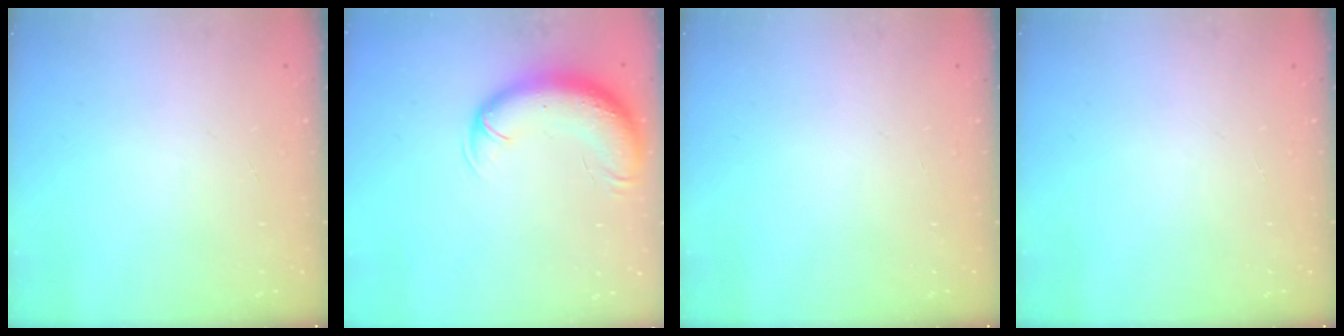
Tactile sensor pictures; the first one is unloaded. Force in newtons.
{"total": 12.6, "press": 12.1, "slide": 3.3}
{"total": 0.0}
{"total": 0.0}